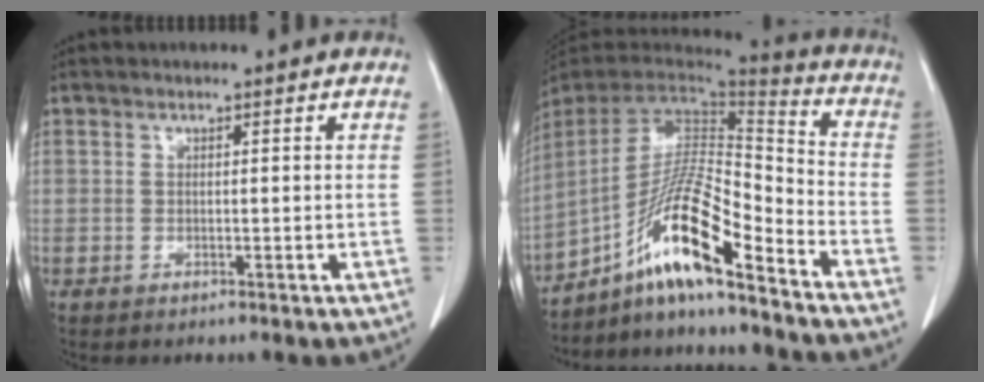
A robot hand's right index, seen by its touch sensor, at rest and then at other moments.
{"total": 16.2, "force": [-10.8, 1.0, 12.1], "torque": [-0.228, 0.003, -0.194]}